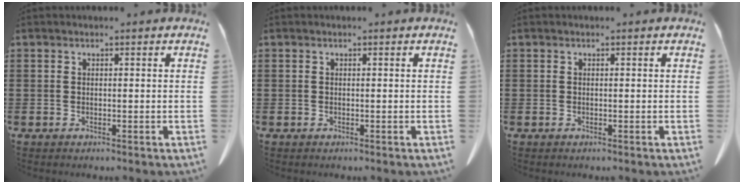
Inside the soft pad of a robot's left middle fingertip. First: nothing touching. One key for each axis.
{"total": 0.0}
{"total": 0.0}